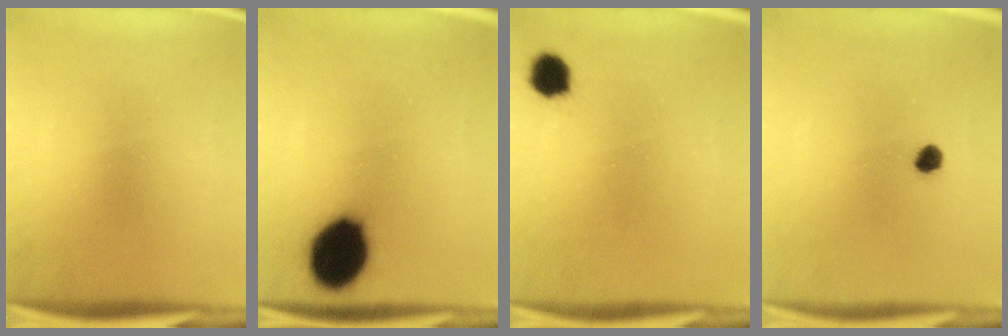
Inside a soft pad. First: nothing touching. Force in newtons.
{"total": 13.7}
{"total": 4.4}
{"total": 2.2}